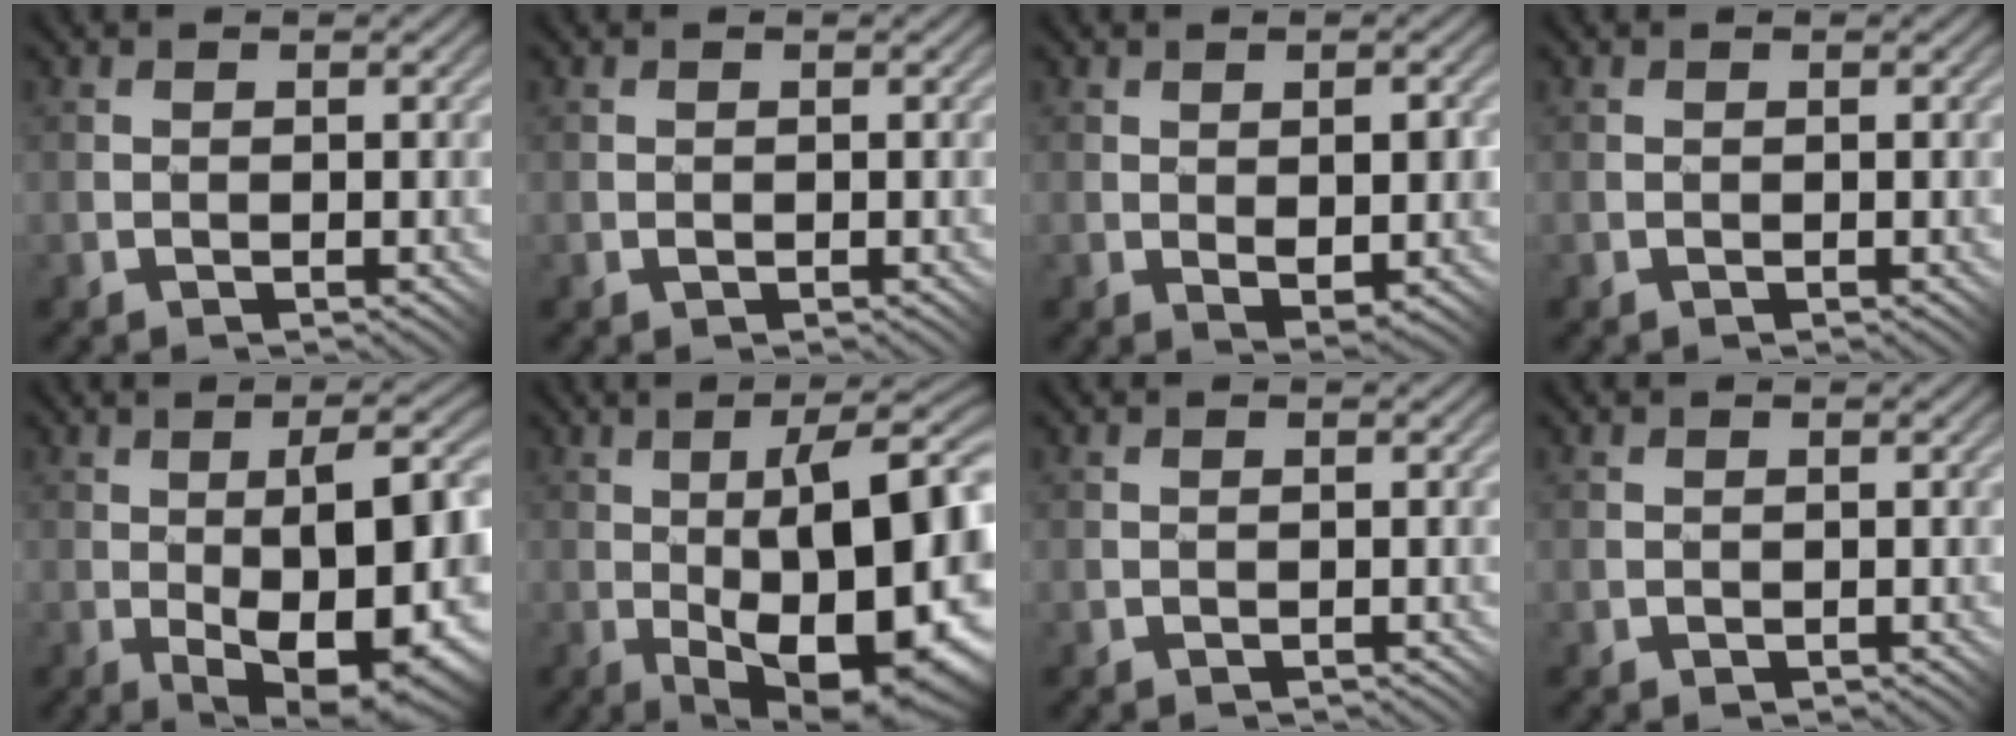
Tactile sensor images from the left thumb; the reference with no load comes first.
{"total": 0.0}
{"total": 4.4, "force": [0.1, 2.1, 3.8], "torque": [-0.064, -0.005, 0.010]}
{"total": 0.0}
{"total": 14.0, "force": [-2.2, 5.2, 12.8], "torque": [-0.167, 0.000, -0.021]}
{"total": 17.7, "force": [-2.1, 6.6, 16.3], "torque": [-0.208, 0.017, -0.029]}
{"total": 0.0}
{"total": 0.0}